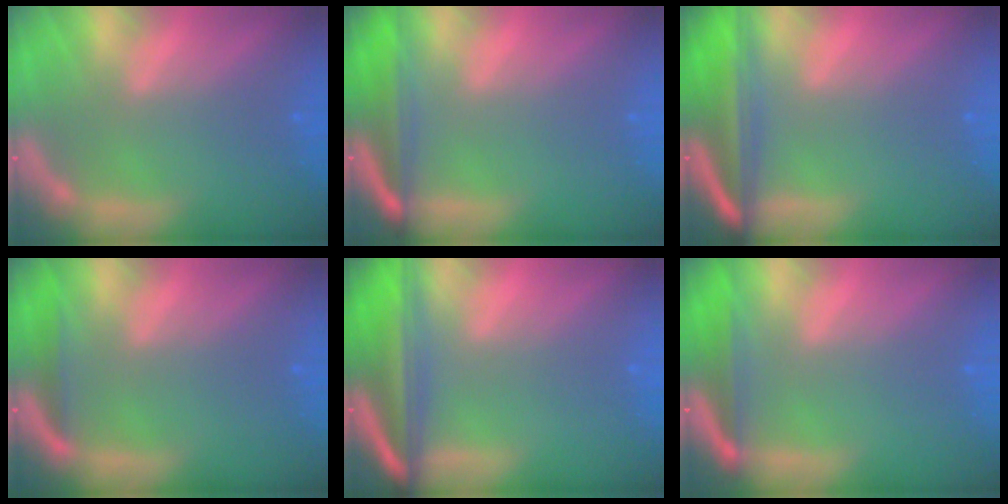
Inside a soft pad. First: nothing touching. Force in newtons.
{"total": 6.0}
{"total": 9.2}
{"total": 1.9}
{"total": 10.1}
{"total": 4.0}